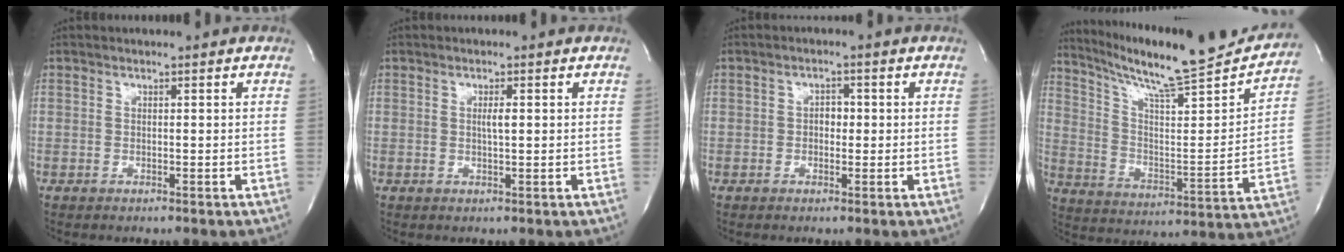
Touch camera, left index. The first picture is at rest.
{"total": 1.5, "force": [0.2, 0.2, 1.5], "torque": [-0.028, 0.001, 0.002]}
{"total": 2.0, "force": [-0.1, 1.3, 1.4], "torque": [-0.020, 0.005, -0.004]}
{"total": 22.6, "force": [20.4, 0.8, 9.7], "torque": [-0.162, -0.039, 0.303]}